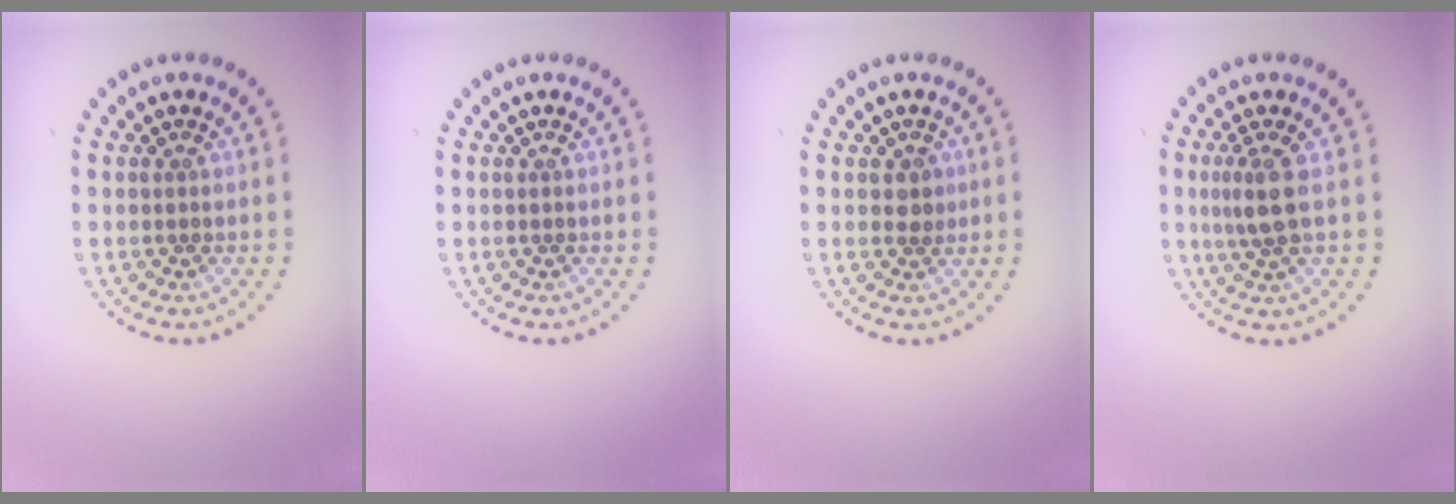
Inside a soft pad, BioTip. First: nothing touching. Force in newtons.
{"total": 0.0}
{"total": 1.4, "press": 1.3, "slide": 0.5}
{"total": 2.7, "press": 2.2, "slide": 1.5}